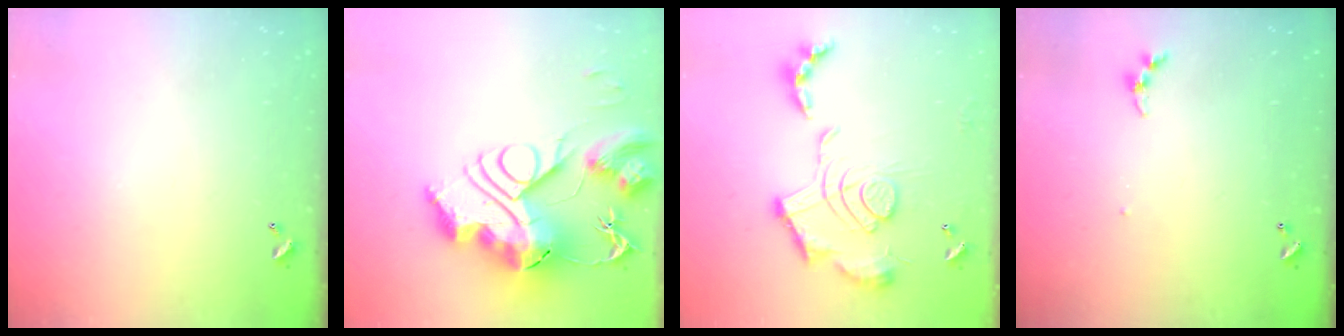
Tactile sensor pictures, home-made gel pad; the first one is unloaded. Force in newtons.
{"total": 0.7, "press": 0.7, "slide": 0.0}
{"total": 2.4, "press": 1.9, "slide": 1.5}
{"total": 3.5, "press": 3.4, "slide": 0.4}